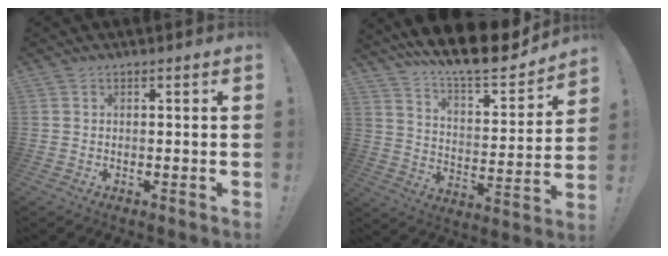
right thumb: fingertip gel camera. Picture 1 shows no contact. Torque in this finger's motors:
{"motor_torque": [1.07, 1.70, 1.12, 1.13, 0.03]}